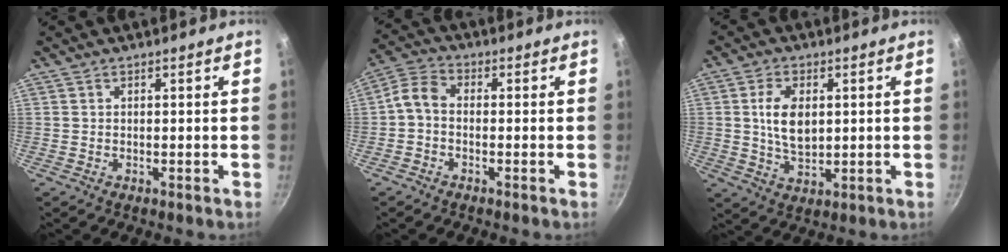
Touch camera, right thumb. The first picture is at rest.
{"total": 4.5, "force": [-1.2, 3.1, 3.1], "torque": [-0.071, 0.028, -0.036]}
{"total": 8.0, "force": [1.2, 5.0, 6.2], "torque": [-0.104, -0.010, 0.026]}